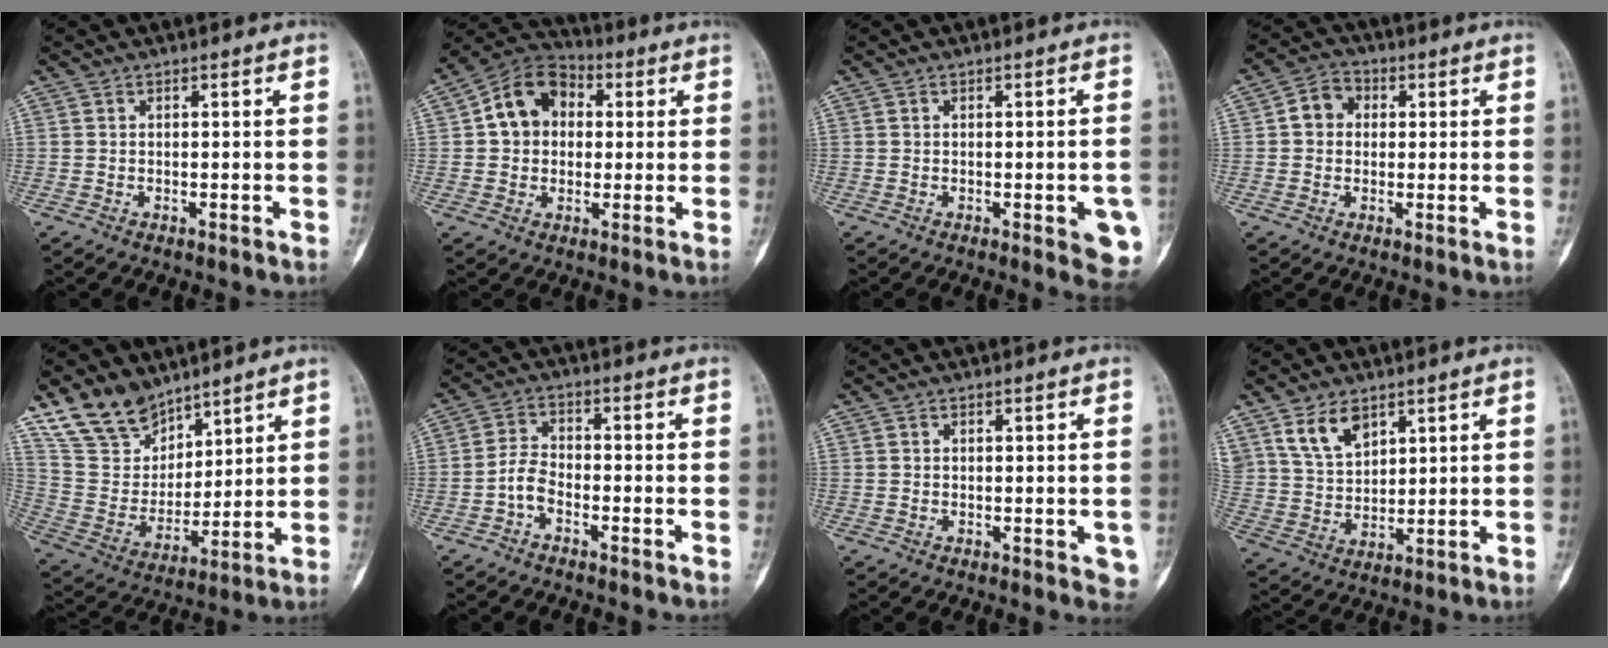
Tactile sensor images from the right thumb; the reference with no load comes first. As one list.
[{"total": 11.7, "force": [1.7, 9.4, 6.8], "torque": [-0.083, 0.023, 0.015]}, {"total": 7.5, "force": [-2.4, 2.7, 6.6], "torque": [-0.052, 0.003, -0.027]}, {"total": 5.6, "force": [0.6, 4.9, 2.7], "torque": [-0.022, 0.013, -0.002]}, {"total": 13.5, "force": [10.5, 7.6, 3.7], "torque": [-0.037, -0.059, 0.217]}, {"total": 4.2, "force": [-2.3, 2.4, 2.5], "torque": [-0.044, 0.024, -0.053]}, {"total": 3.0, "force": [-0.5, 1.8, 2.3], "torque": [-0.003, -0.001, -0.005]}, {"total": 8.2, "force": [4.9, 5.0, 4.3], "torque": [-0.060, -0.024, 0.106]}]